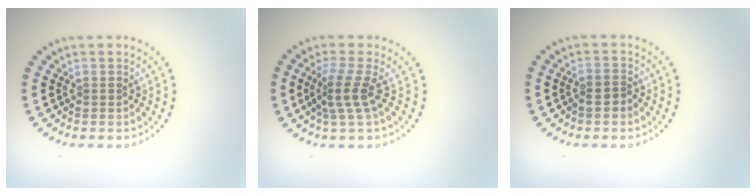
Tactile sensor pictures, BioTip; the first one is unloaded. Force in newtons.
{"total": 2.9, "press": 2.1, "slide": 2.0}
{"total": 1.6, "press": 1.4, "slide": 0.6}